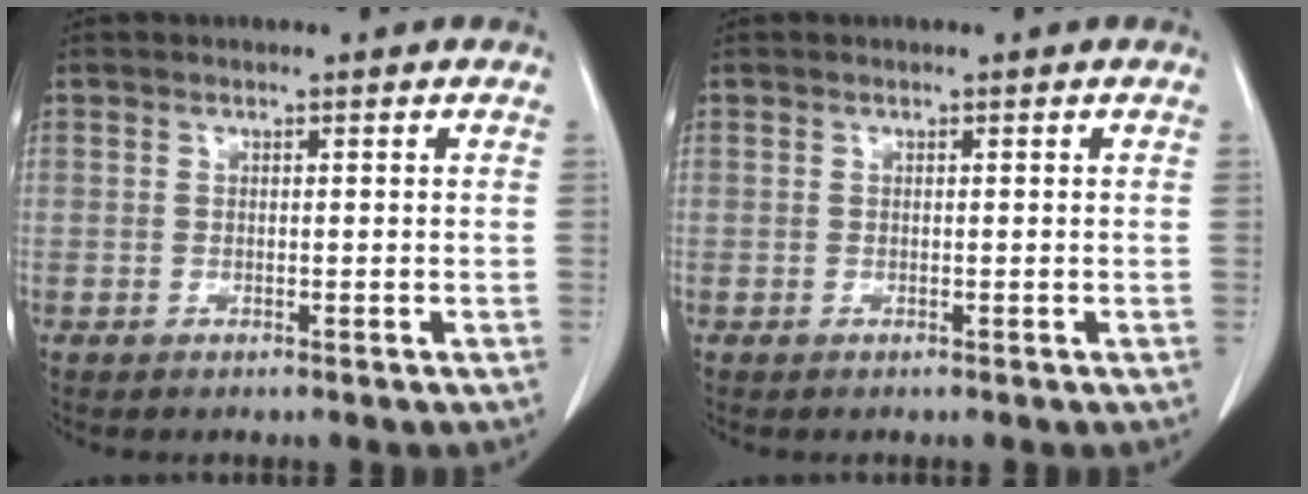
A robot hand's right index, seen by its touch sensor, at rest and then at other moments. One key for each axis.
{"total": 0.0}